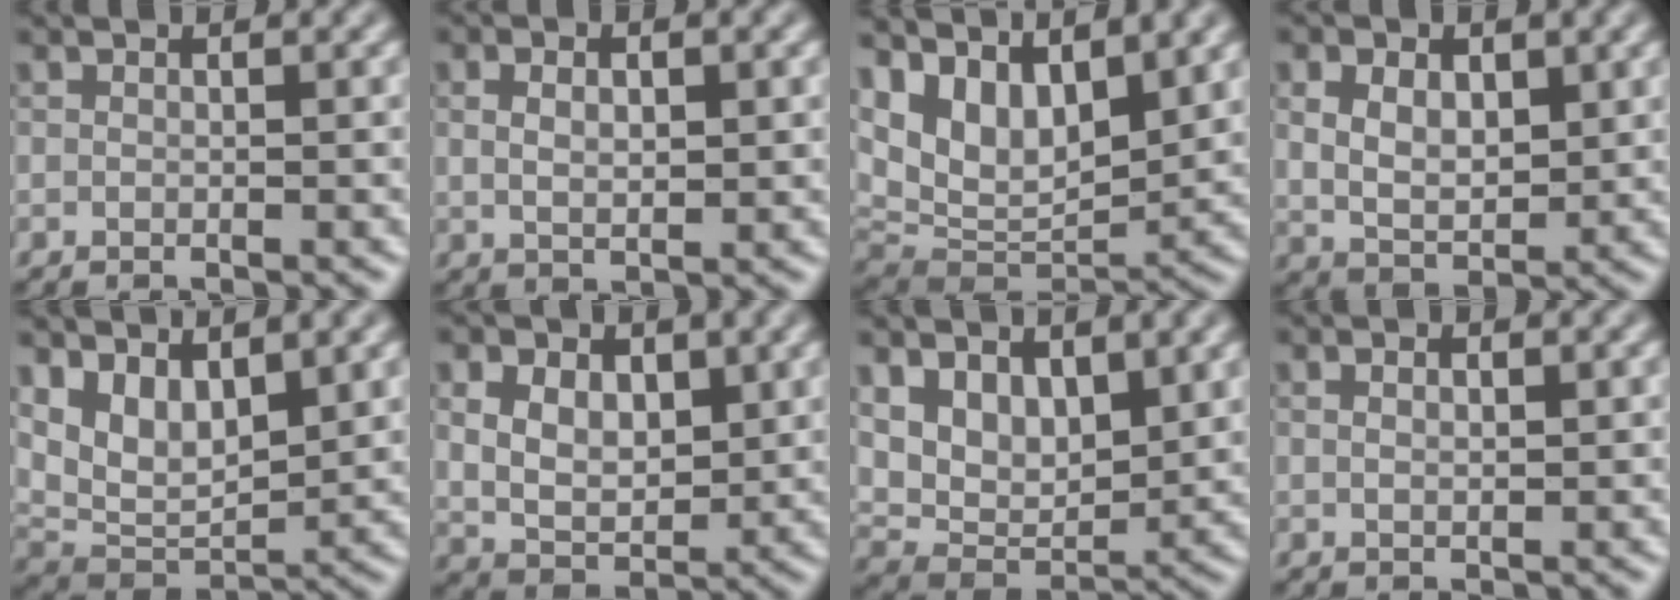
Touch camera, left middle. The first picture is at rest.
{"total": 2.9, "force": [0.7, 1.5, 2.4], "torque": [-0.046, 0.000, 0.015]}
{"total": 9.6, "force": [5.1, 5.0, 6.4], "torque": [-0.125, -0.008, 0.096]}
{"total": 4.7, "force": [1.4, 3.1, 3.2], "torque": [-0.064, -0.007, 0.026]}
{"total": 5.8, "force": [2.9, 3.2, 3.9], "torque": [-0.076, -0.019, 0.060]}
{"total": 5.2, "force": [1.4, 3.7, 3.3], "torque": [-0.063, -0.005, 0.023]}
{"total": 5.9, "force": [3.0, 3.7, 3.5], "torque": [-0.070, -0.016, 0.053]}
{"total": 1.2, "force": [0.4, 0.6, 1.0], "torque": [-0.019, -0.002, 0.010]}